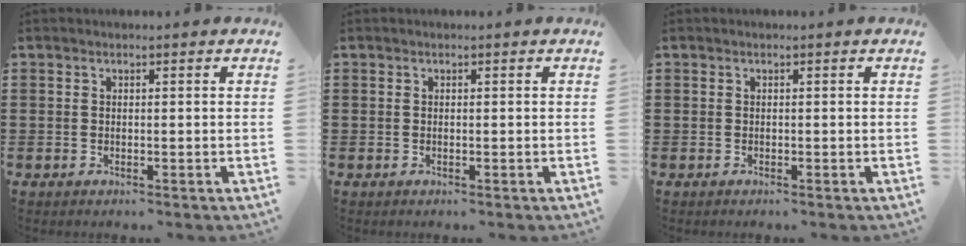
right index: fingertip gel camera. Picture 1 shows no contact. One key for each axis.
{"total": 0.0}
{"total": 0.0}